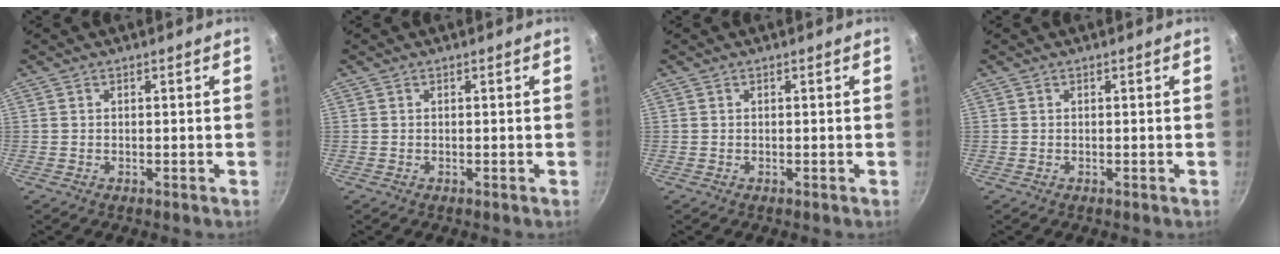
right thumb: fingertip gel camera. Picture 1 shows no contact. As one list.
[{"total": 0.0}, {"total": 0.0}, {"total": 0.0}]